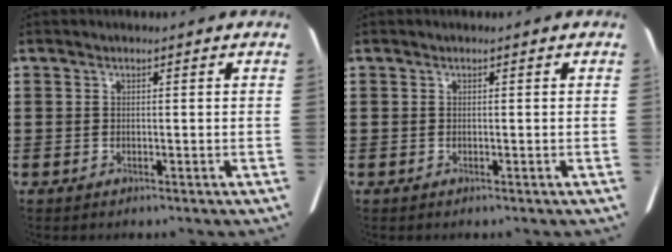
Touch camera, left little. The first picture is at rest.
{"total": 0.0}